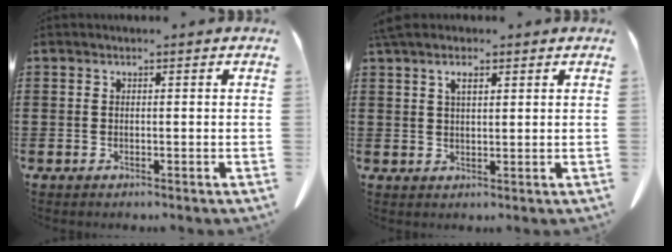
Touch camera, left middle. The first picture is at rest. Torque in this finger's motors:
{"motor_torque": [0.68, 0.85, 0.14, 0.05]}